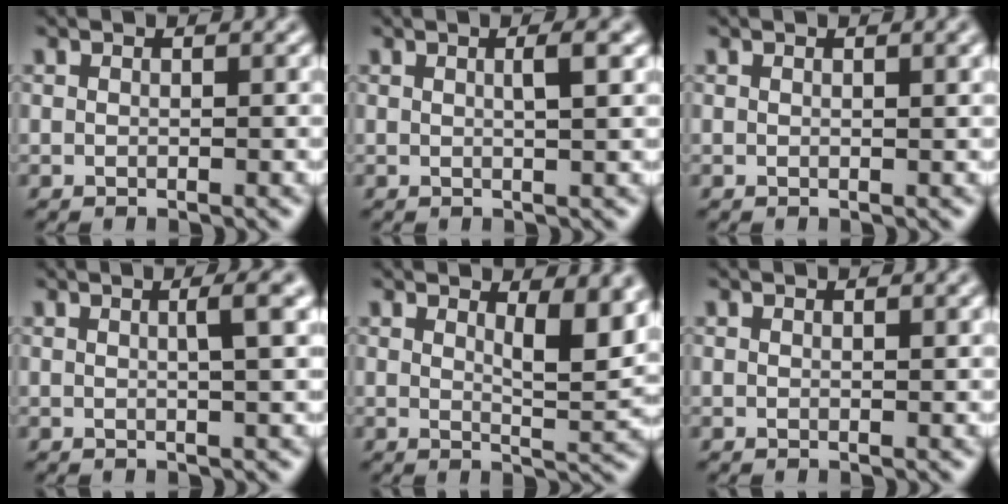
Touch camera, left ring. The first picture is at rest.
{"total": 2.0, "force": [0.5, 0.5, 1.8], "torque": [-0.021, 0.006, 0.004]}
{"total": 1.3, "force": [0.7, 0.3, 1.0], "torque": [-0.012, 0.003, 0.009]}
{"total": 2.7, "force": [0.6, 0.6, 2.6], "torque": [-0.030, 0.009, 0.004]}
{"total": 4.5, "force": [1.9, 1.2, 3.8], "torque": [-0.053, -0.008, 0.032]}
{"total": 0.7, "force": [0.4, 0.1, 0.5], "torque": [-0.007, 0.002, 0.006]}